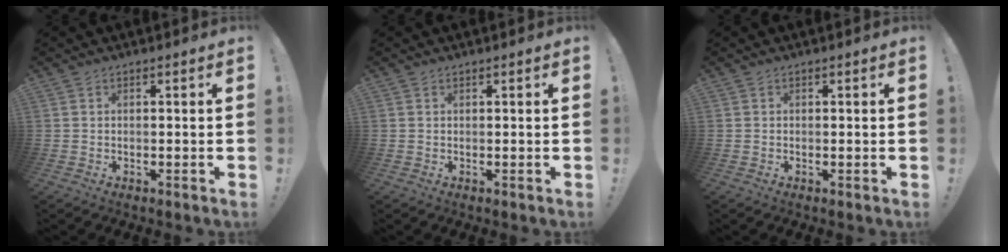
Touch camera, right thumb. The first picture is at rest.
{"total": 0.0}
{"total": 0.0}